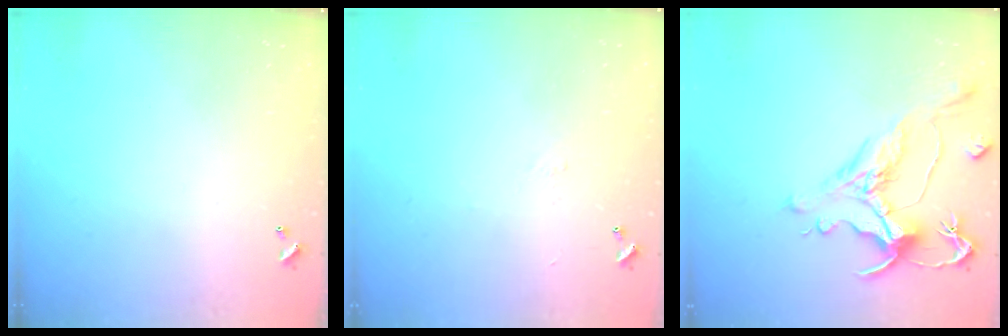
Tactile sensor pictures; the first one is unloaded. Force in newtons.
{"total": 0.6, "press": 0.4, "slide": 0.5}
{"total": 1.7, "press": 0.9, "slide": 1.4}